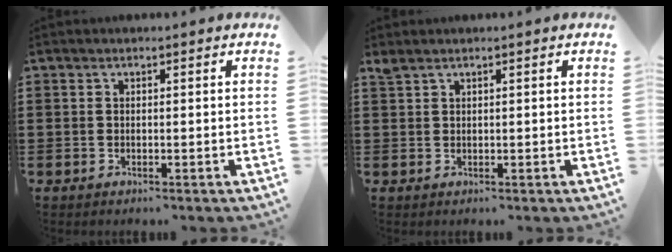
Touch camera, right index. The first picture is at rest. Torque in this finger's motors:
{"motor_torque": [0.05, 0.00, 0.00, 0.01]}